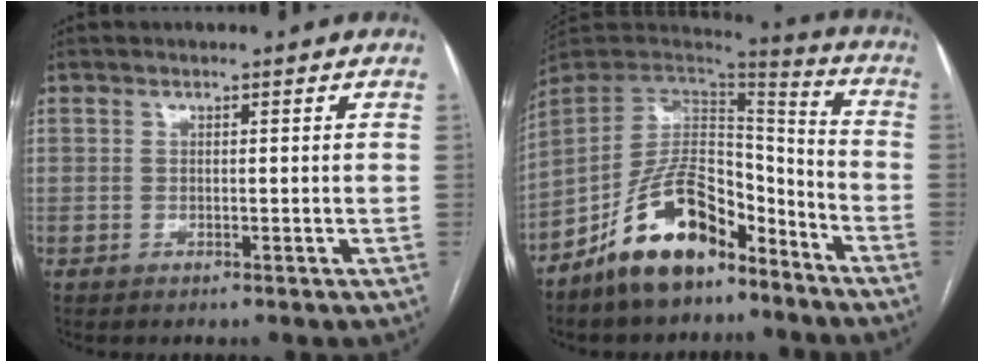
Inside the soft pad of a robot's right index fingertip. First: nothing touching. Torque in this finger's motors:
{"motor_torque": [0.22, -0.54, 0.06, -0.01]}